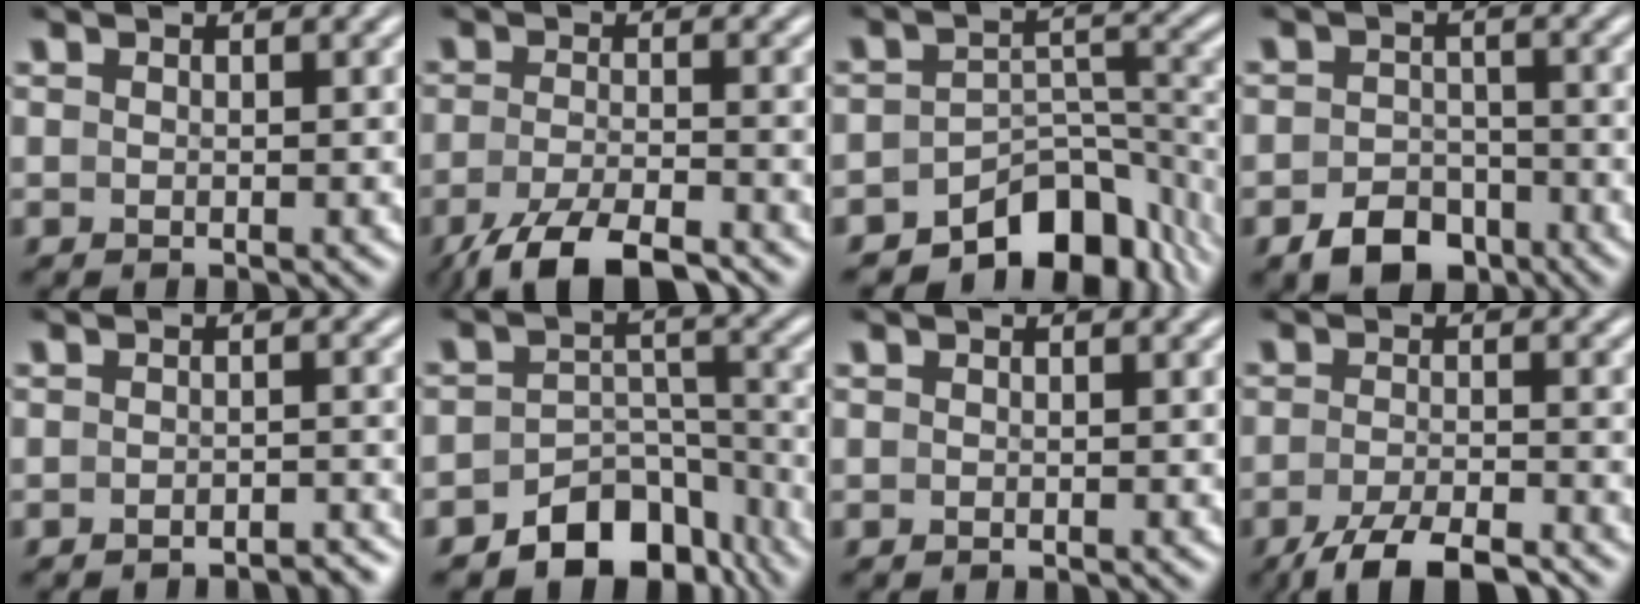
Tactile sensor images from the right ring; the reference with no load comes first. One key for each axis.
{"total": 6.0, "fx": -4.8, "fy": 1.6, "fz": 3.3, "tx": -0.063, "ty": -0.024, "tz": -0.064}
{"total": 12.7, "fx": -8.8, "fy": 6.5, "fz": 6.4, "tx": -0.094, "ty": -0.035, "tz": -0.122}
{"total": 5.2, "fx": -4.3, "fy": 2.7, "fz": 1.0, "tx": -0.001, "ty": -0.015, "tz": -0.070}
{"total": 3.0, "fx": -3.0, "fy": 0.2, "fz": 0.4, "tx": -0.010, "ty": -0.011, "tz": -0.043}
{"total": 9.9, "fx": -7.2, "fy": 5.5, "fz": 3.8, "tx": -0.054, "ty": -0.027, "tz": -0.104}
{"total": 0.0}
{"total": 5.3, "fx": -4.5, "fy": 1.2, "fz": 2.6, "tx": -0.045, "ty": -0.017, "tz": -0.064}